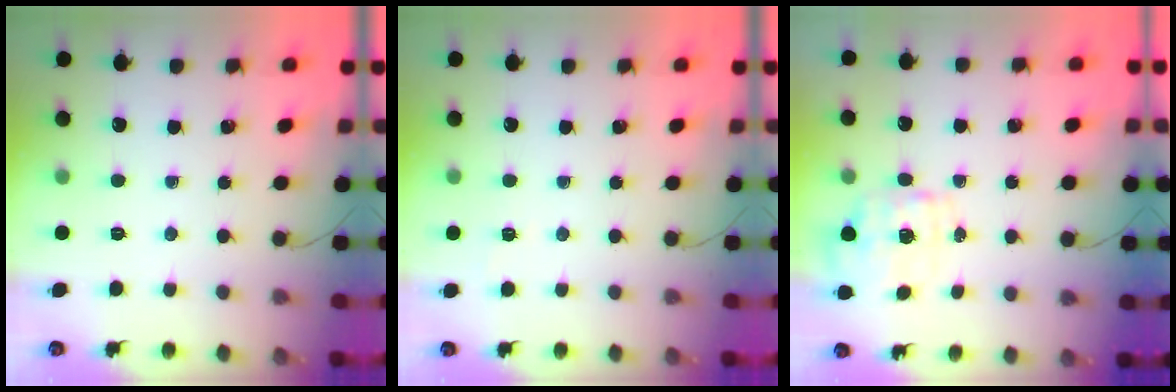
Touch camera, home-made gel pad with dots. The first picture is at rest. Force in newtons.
{"total": 2.0, "press": 1.6, "slide": 1.2}
{"total": 1.7, "press": 1.6, "slide": 0.5}